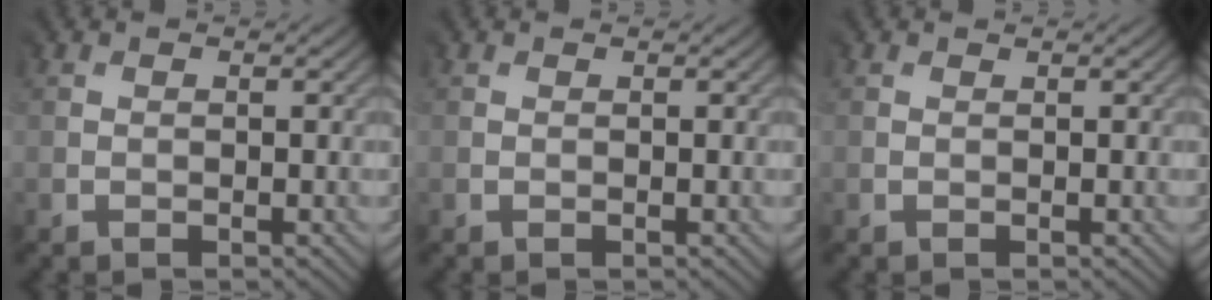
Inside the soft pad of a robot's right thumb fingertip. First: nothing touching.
{"total": 0.0}
{"total": 0.5, "force": [0.5, 0.2, 0.1], "torque": [-0.004, 0.002, 0.009]}